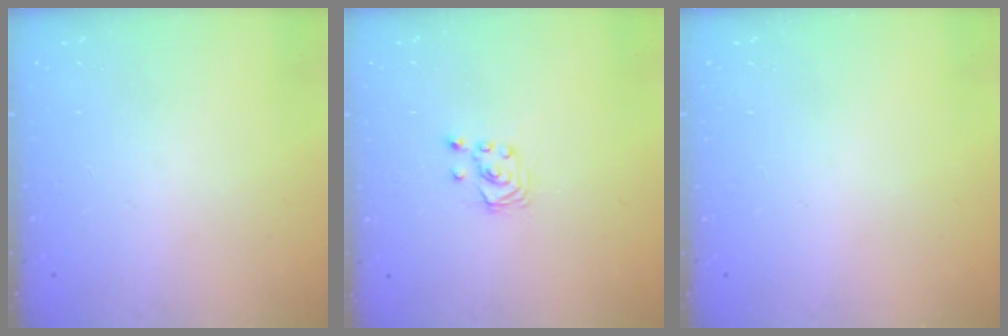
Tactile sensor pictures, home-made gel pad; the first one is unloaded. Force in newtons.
{"total": 2.9, "press": 2.8, "slide": 0.3}
{"total": 0.0}